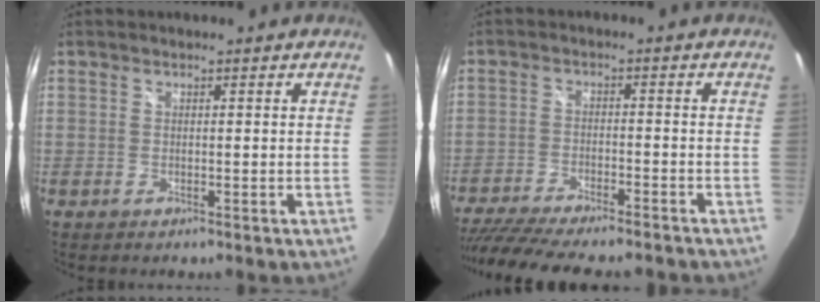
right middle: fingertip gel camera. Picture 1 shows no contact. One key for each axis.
{"total": 17.9, "fx": -15.3, "fy": 3.2, "fz": 8.7, "tx": -0.174, "ty": -0.038, "tz": -0.240}